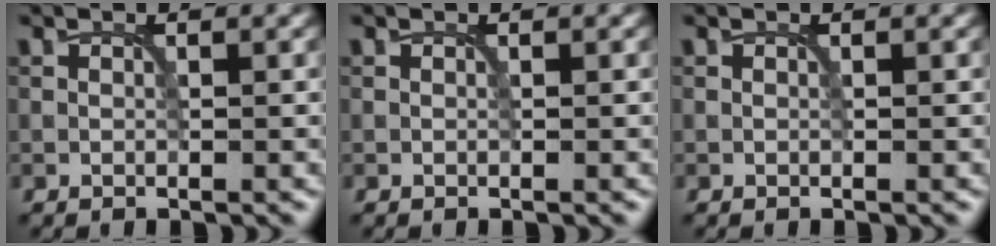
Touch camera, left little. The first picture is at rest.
{"total": 0.0}
{"total": 0.0}